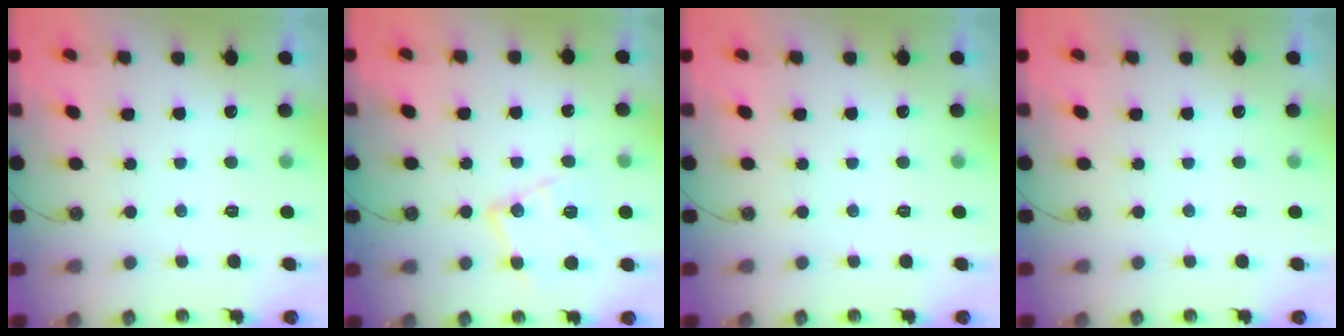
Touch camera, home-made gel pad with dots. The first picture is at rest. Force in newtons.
{"total": 14.2, "press": 14.2, "slide": 0.8}
{"total": 0.0}
{"total": 0.0}